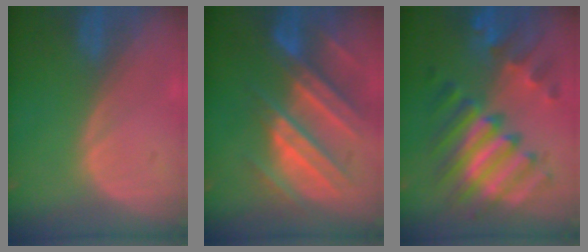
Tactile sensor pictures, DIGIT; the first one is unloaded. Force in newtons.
{"total": 11.1, "press": 9.9, "slide": 5.1}
{"total": 10.9, "press": 10.9, "slide": 0.9}